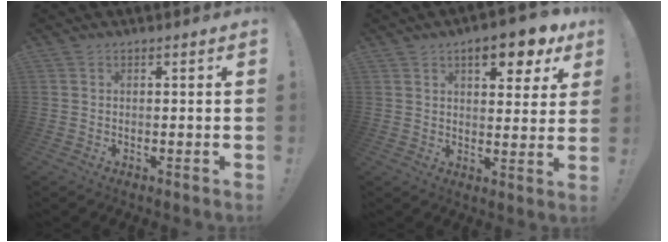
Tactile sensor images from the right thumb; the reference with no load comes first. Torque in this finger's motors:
{"motor_torque": [0.34, 2.55, 1.20, 0.31, 0.04]}